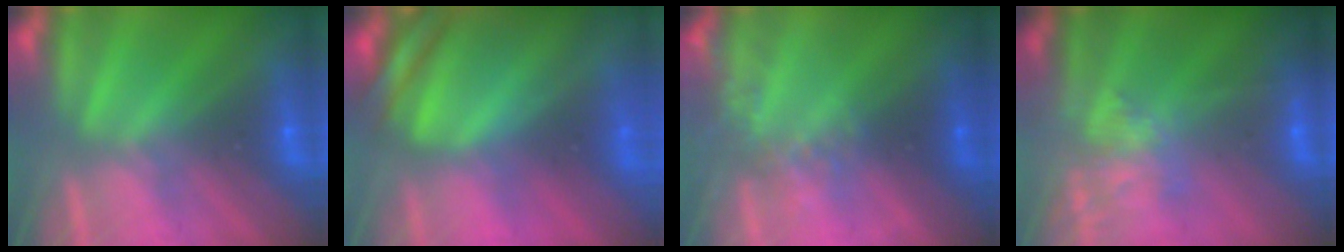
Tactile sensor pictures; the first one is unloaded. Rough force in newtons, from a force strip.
{"total": 6.2}
{"total": 2.4}
{"total": 9.7}